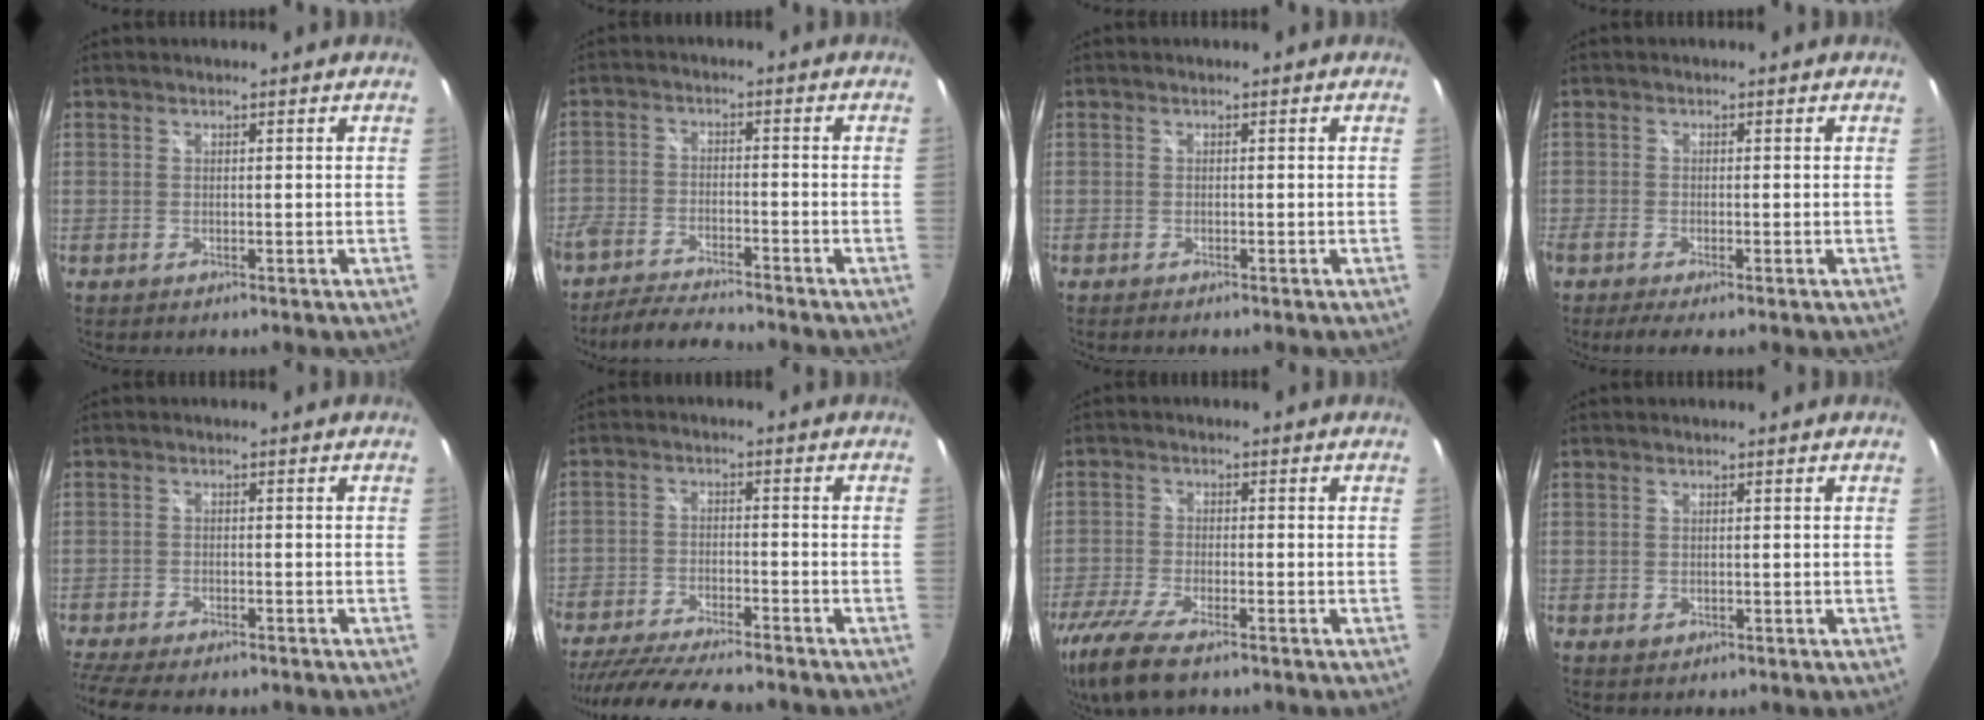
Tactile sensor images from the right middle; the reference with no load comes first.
{"total": 9.2, "force": [-8.2, 1.7, 3.7], "torque": [-0.102, -0.011, -0.147]}
{"total": 1.0, "force": [-0.9, 0.2, 0.4], "torque": [-0.010, -0.006, -0.017]}
{"total": 3.0, "force": [-2.3, 0.0, 1.8], "torque": [-0.042, -0.013, -0.044]}
{"total": 10.5, "force": [-8.8, 2.6, 5.1], "torque": [-0.125, -0.037, -0.144]}
{"total": 16.9, "force": [-14.4, 3.5, 8.1], "torque": [-0.173, -0.033, -0.242]}
{"total": 12.8, "force": [-9.1, 3.8, 8.2], "torque": [-0.193, -0.052, -0.171]}
{"total": 1.1, "force": [-0.3, 0.9, 0.5], "torque": [-0.007, -0.004, -0.006]}